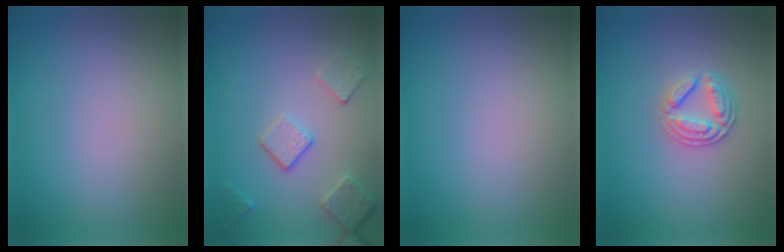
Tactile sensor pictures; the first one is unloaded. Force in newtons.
{"total": 3.5, "press": 2.7, "slide": 2.1}
{"total": 0.0}
{"total": 2.6, "press": 2.5, "slide": 0.7}